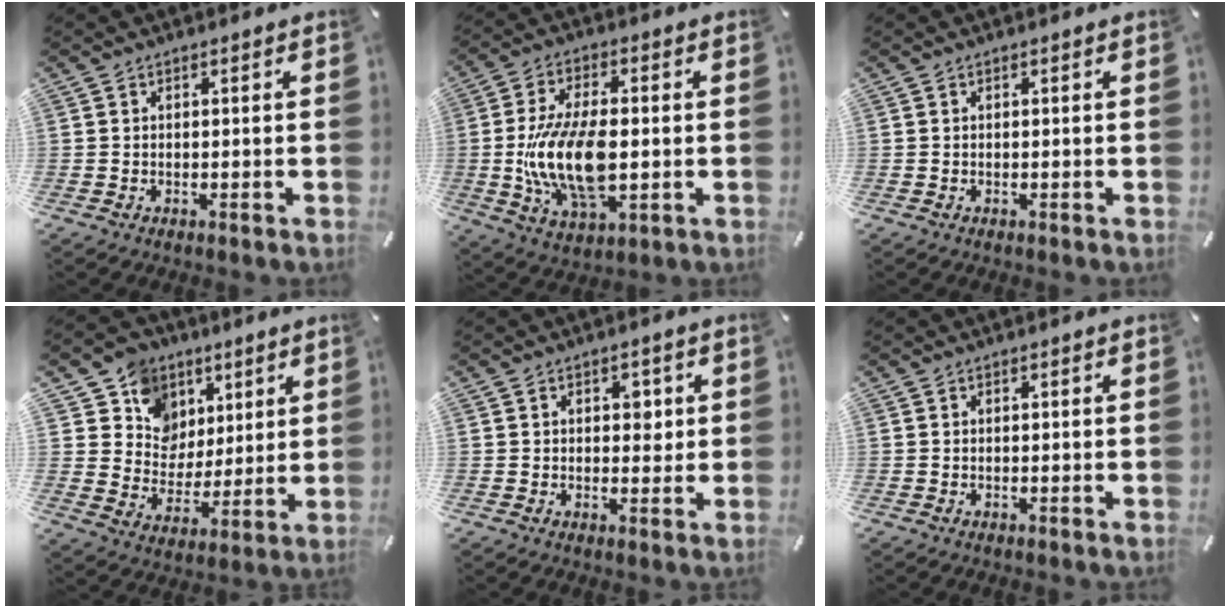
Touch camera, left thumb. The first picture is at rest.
{"total": 16.5, "force": [-1.4, 8.6, 14.0], "torque": [-0.293, -0.014, -0.025]}
{"total": 0.0}
{"total": 11.2, "force": [4.9, 10.1, 1.1], "torque": [-0.031, -0.045, 0.099]}
{"total": 3.3, "force": [0.9, 2.3, 2.2], "torque": [-0.016, -0.005, 0.005]}
{"total": 0.0}